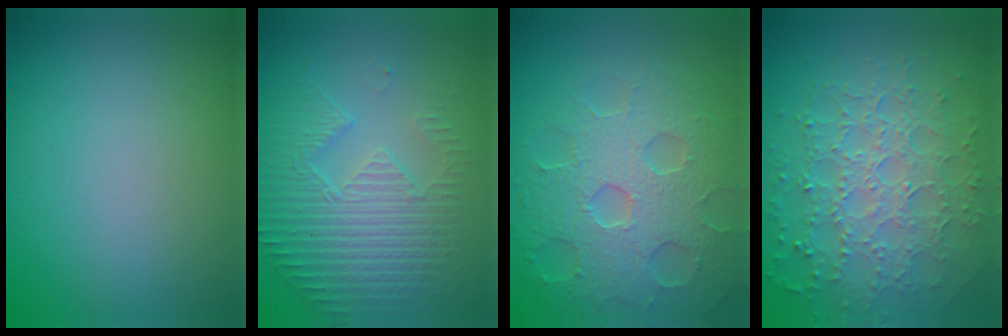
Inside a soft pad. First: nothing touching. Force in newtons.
{"total": 4.3, "press": 3.4, "slide": 2.6}
{"total": 7.5, "press": 5.8, "slide": 4.8}
{"total": 7.3, "press": 5.3, "slide": 5.1}